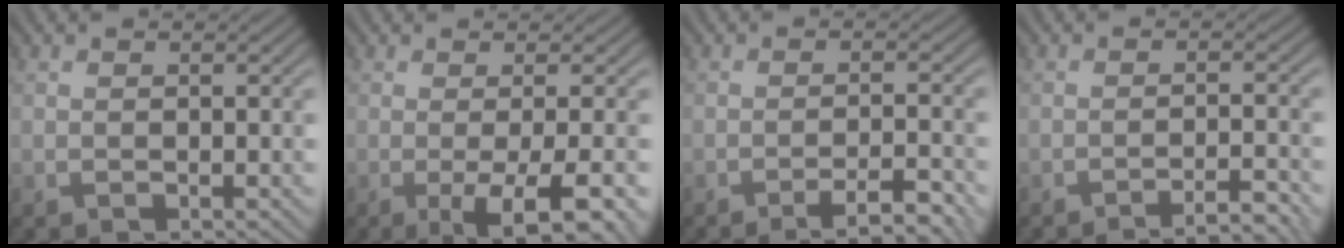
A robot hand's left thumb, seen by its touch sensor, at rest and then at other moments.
{"total": 8.0, "force": [-2.8, 1.9, 7.3], "torque": [-0.095, 0.004, -0.028]}
{"total": 5.6, "force": [-3.8, 0.9, 4.0], "torque": [-0.057, 0.015, -0.059]}
{"total": 4.5, "force": [-3.6, 0.4, 2.8], "torque": [-0.037, 0.019, -0.063]}